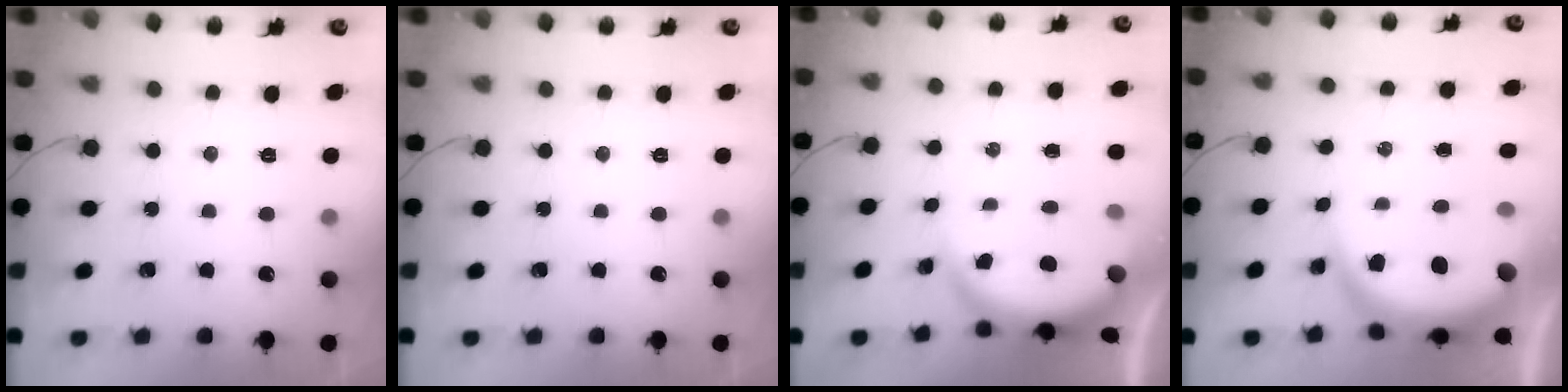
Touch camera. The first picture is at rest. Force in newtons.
{"total": 0.0}
{"total": 3.9, "press": 3.8, "slide": 0.2}
{"total": 8.6, "press": 8.5, "slide": 1.1}